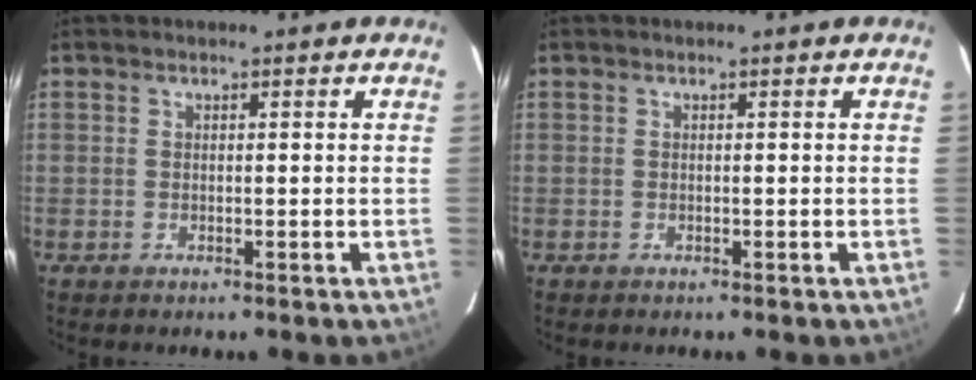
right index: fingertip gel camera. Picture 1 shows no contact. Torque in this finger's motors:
{"motor_torque": [-0.07, -0.02, 0.02, 0.01]}